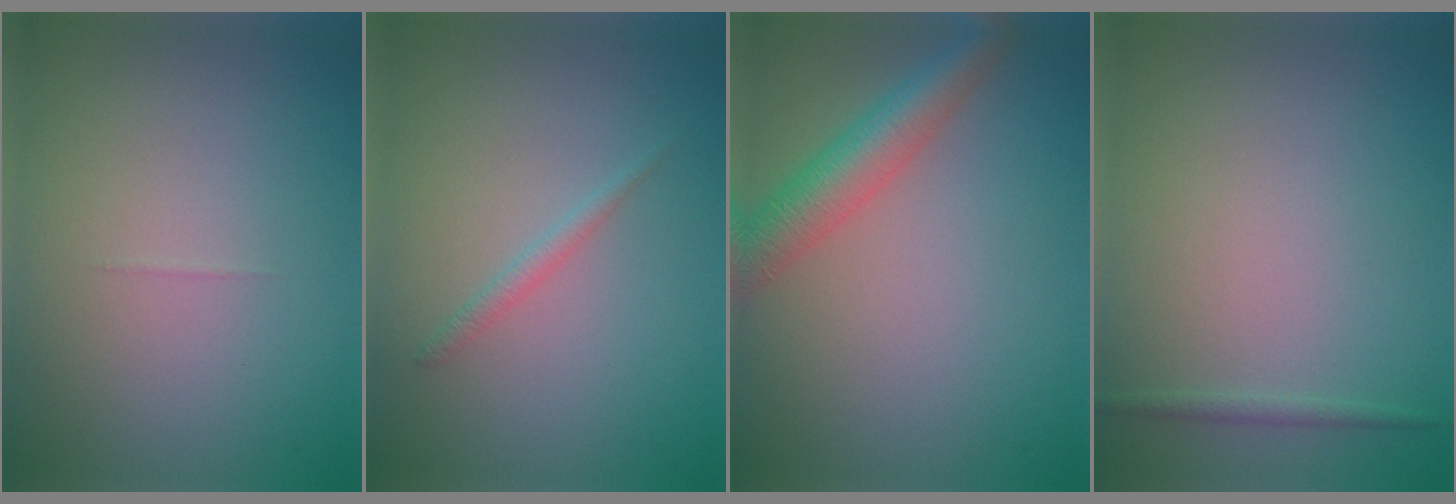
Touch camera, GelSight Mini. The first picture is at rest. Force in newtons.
{"total": 1.0, "press": 1.0, "slide": 0.1}
{"total": 4.7, "press": 4.6, "slide": 0.4}
{"total": 0.8, "press": 0.8, "slide": 0.1}